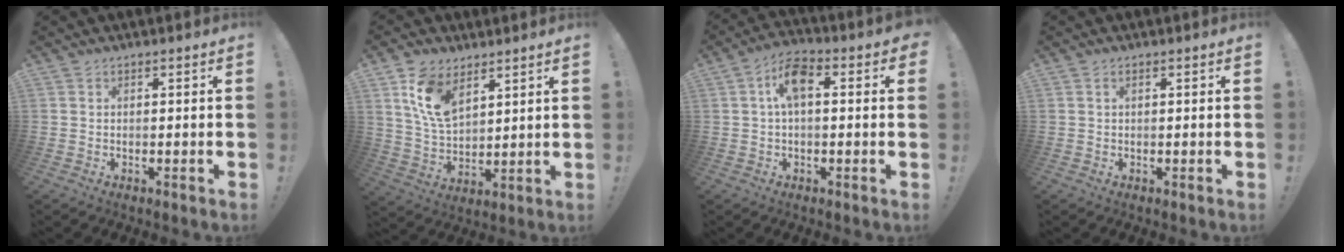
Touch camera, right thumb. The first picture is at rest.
{"total": 12.7, "force": [7.1, 7.4, 7.5], "torque": [-0.147, -0.025, 0.138]}
{"total": 8.4, "force": [1.6, 4.4, 7.0], "torque": [-0.112, 0.013, 0.030]}
{"total": 0.8, "force": [0.3, 0.3, 0.6], "torque": [-0.016, 0.003, 0.006]}